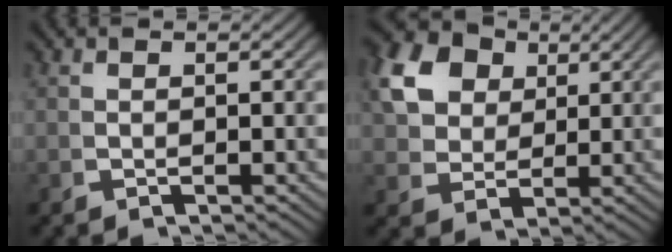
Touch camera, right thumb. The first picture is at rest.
{"total": 9.9, "force": [4.0, 7.5, 5.2], "torque": [-0.120, -0.004, 0.073]}